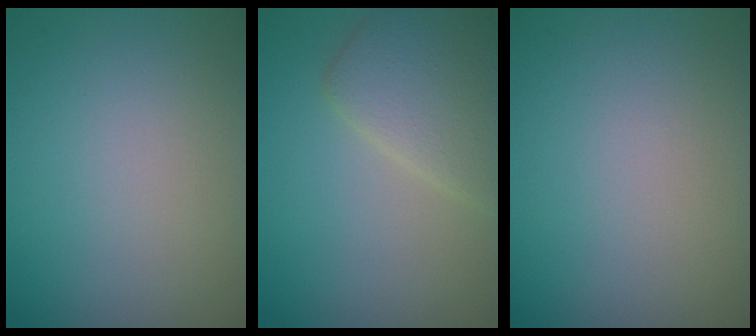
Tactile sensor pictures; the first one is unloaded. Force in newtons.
{"total": 4.4, "press": 4.4, "slide": 0.2}
{"total": 0.0}